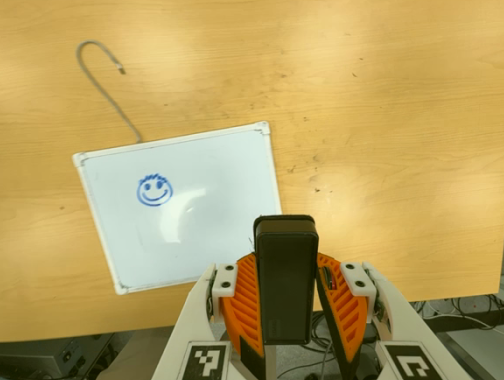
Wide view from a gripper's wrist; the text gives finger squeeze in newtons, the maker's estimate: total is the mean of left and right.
{"total": 6.3, "left": 5.2, "right": 7.4}